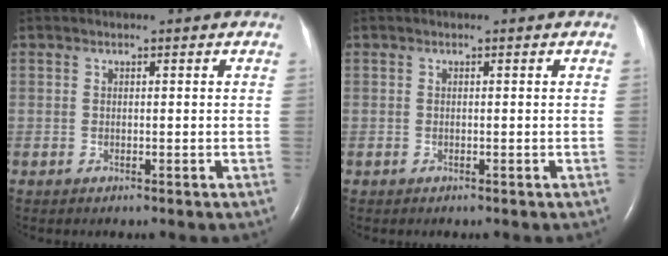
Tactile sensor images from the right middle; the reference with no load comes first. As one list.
[{"total": 0.0}]